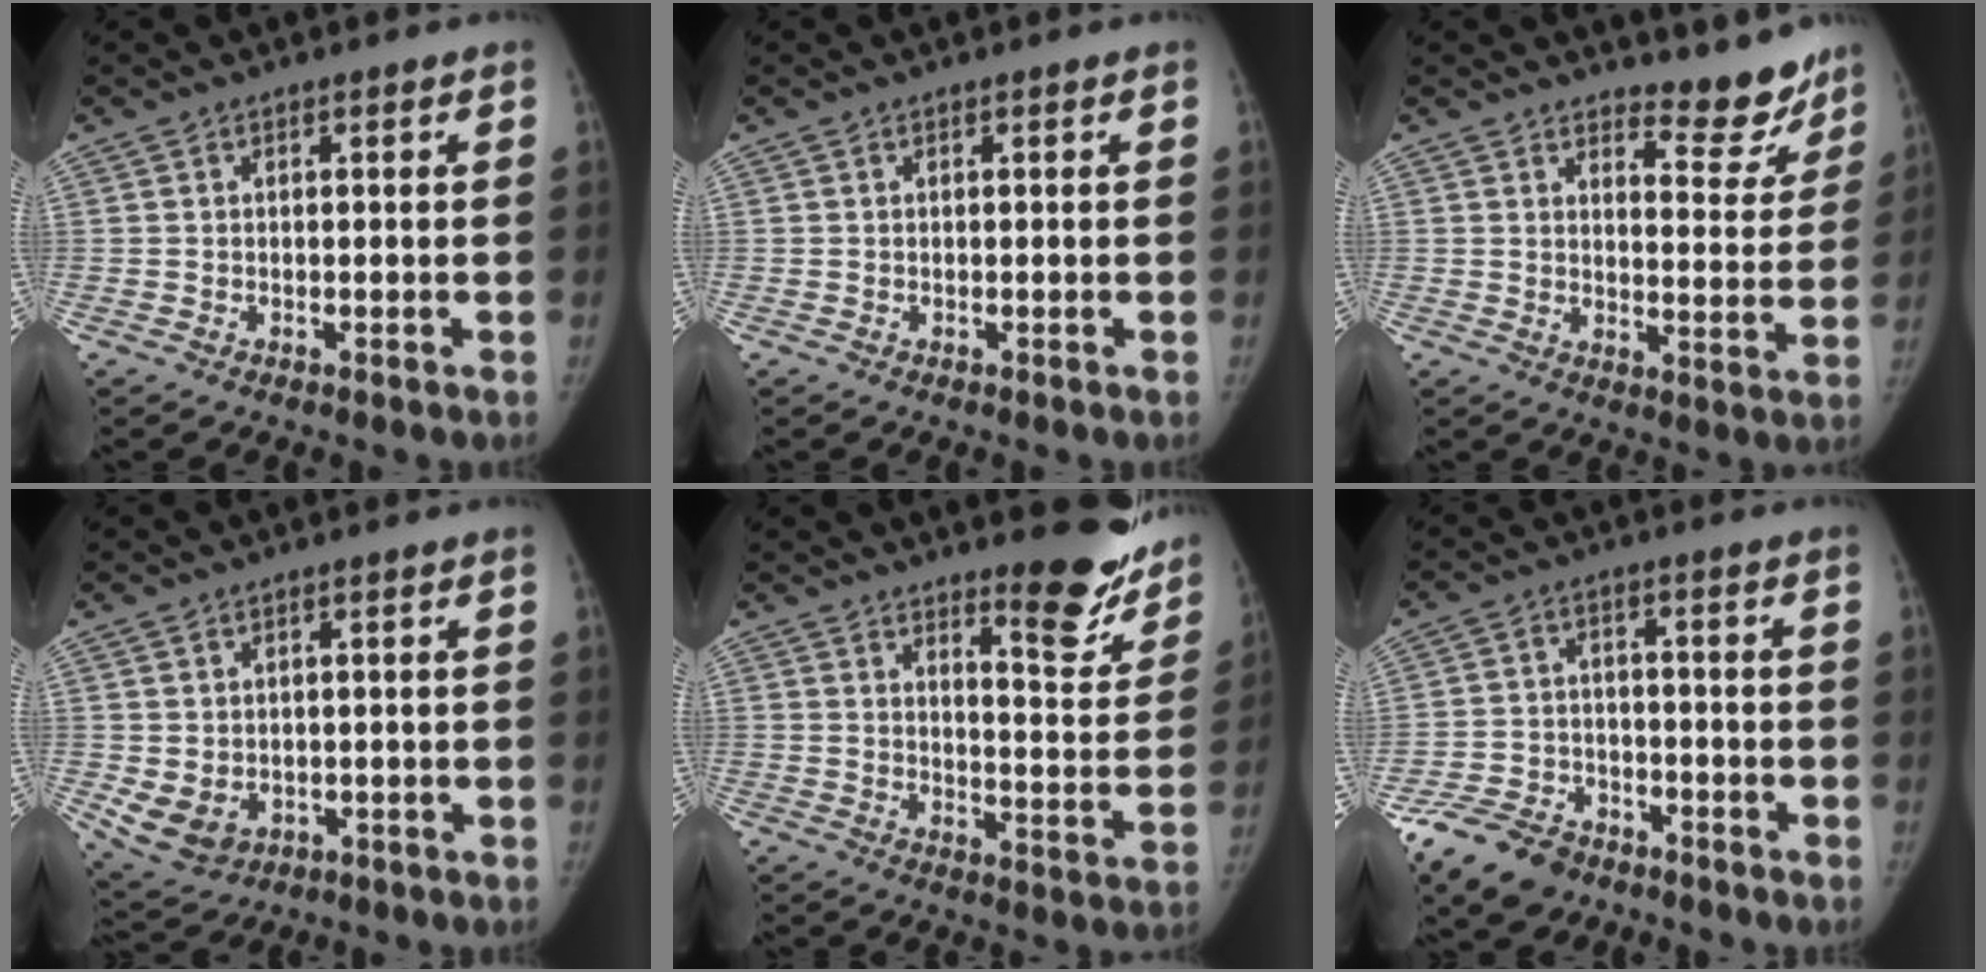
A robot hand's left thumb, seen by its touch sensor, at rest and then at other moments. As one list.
[{"total": 0.0}, {"total": 8.7, "force": [7.9, 2.9, 2.3], "torque": [0.005, -0.074, 0.100]}, {"total": 6.6, "force": [-1.2, 5.3, 3.7], "torque": [-0.063, -0.002, 0.001]}, {"total": 12.9, "force": [10.3, 3.5, 7.0], "torque": [-0.049, -0.094, 0.134]}, {"total": 11.2, "force": [-8.1, 6.5, 4.1], "torque": [-0.073, 0.033, -0.143]}]